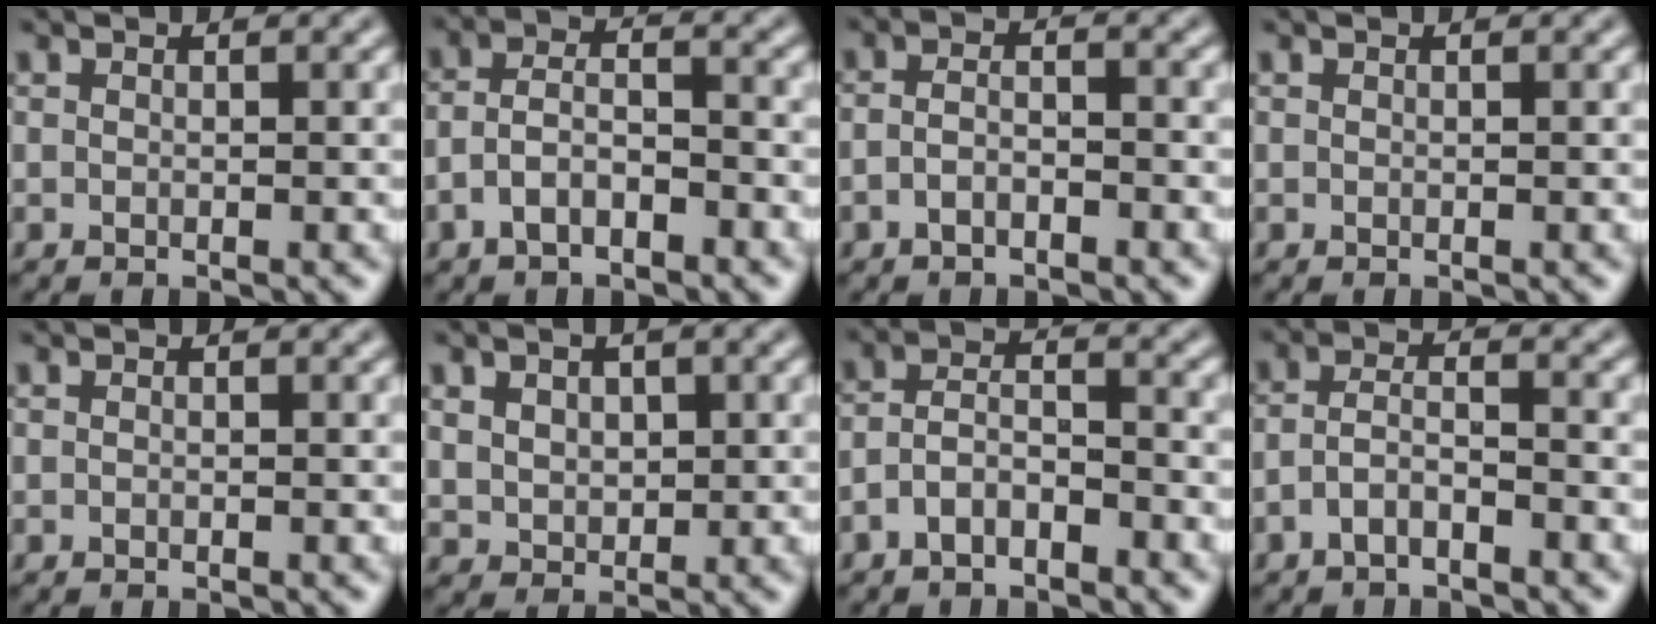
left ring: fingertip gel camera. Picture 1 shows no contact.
{"total": 3.7, "force": [-2.0, 1.7, 2.6], "torque": [-0.050, 0.008, -0.043]}
{"total": 2.2, "force": [-1.2, 0.9, 1.6], "torque": [-0.034, 0.002, -0.026]}
{"total": 0.0}
{"total": 0.0}
{"total": 3.0, "force": [0.9, 2.2, 1.9], "torque": [-0.035, 0.006, 0.013]}
{"total": 3.3, "force": [-2.0, 1.5, 2.2], "torque": [-0.043, 0.009, -0.045]}
{"total": 2.8, "force": [-1.7, 0.9, 2.0], "torque": [-0.042, 0.009, -0.041]}